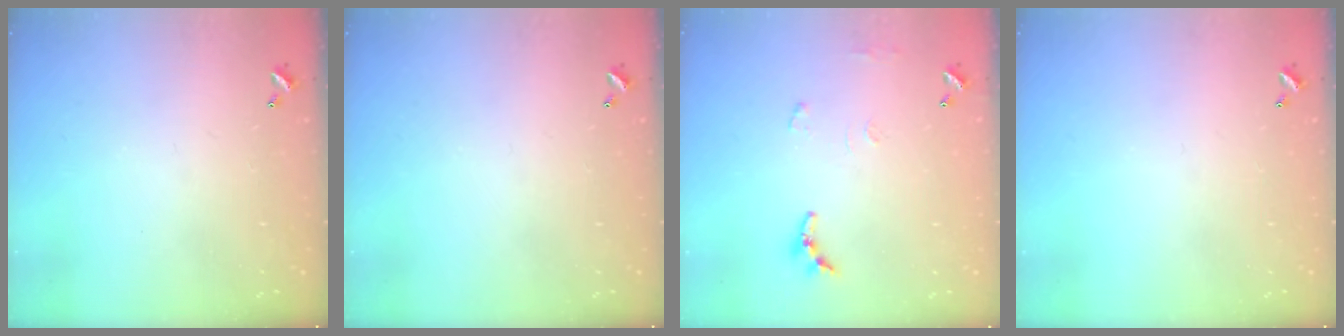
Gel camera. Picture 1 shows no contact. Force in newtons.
{"total": 0.0}
{"total": 6.3, "press": 6.3, "slide": 0.5}
{"total": 0.0}